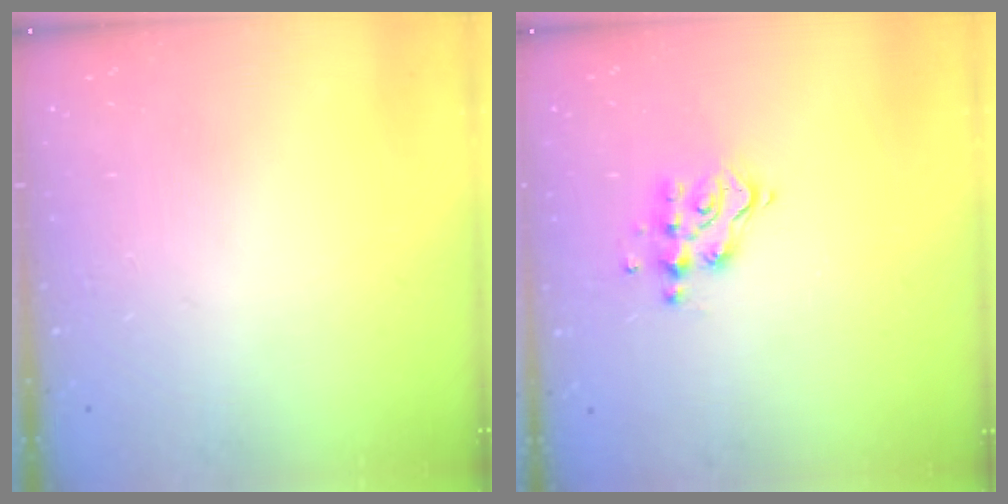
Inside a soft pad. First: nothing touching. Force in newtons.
{"total": 8.0, "press": 8.0, "slide": 0.6}